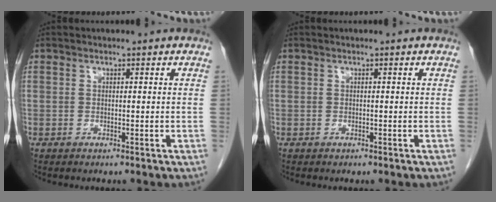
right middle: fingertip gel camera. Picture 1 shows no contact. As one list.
[{"total": 0.0}]